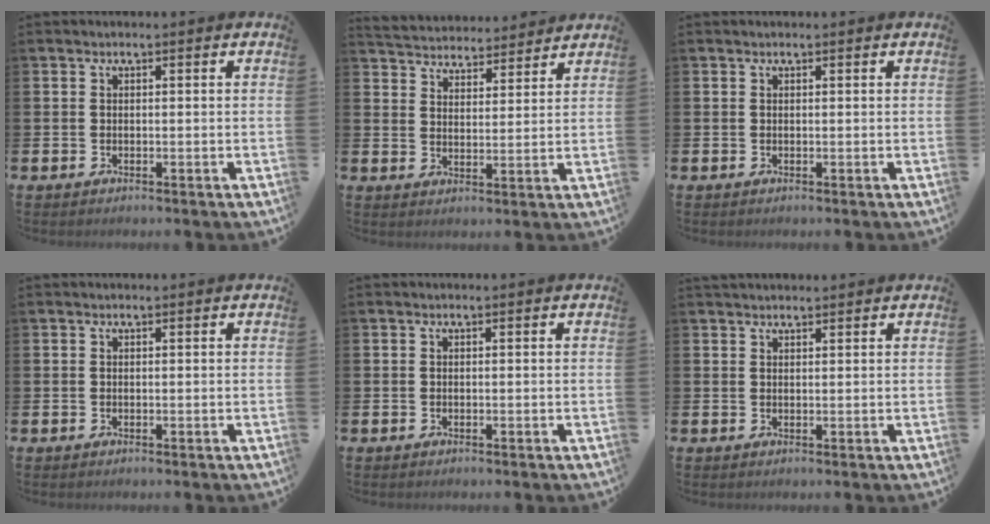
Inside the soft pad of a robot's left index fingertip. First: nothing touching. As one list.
[{"total": 4.8, "force": [4.7, 0.9, -0.3], "torque": [-0.020, -0.033, 0.084]}, {"total": 0.0}, {"total": 0.0}, {"total": 0.0}, {"total": 1.5, "force": [1.5, 0.3, 0.2], "torque": [0.003, -0.004, 0.025]}]